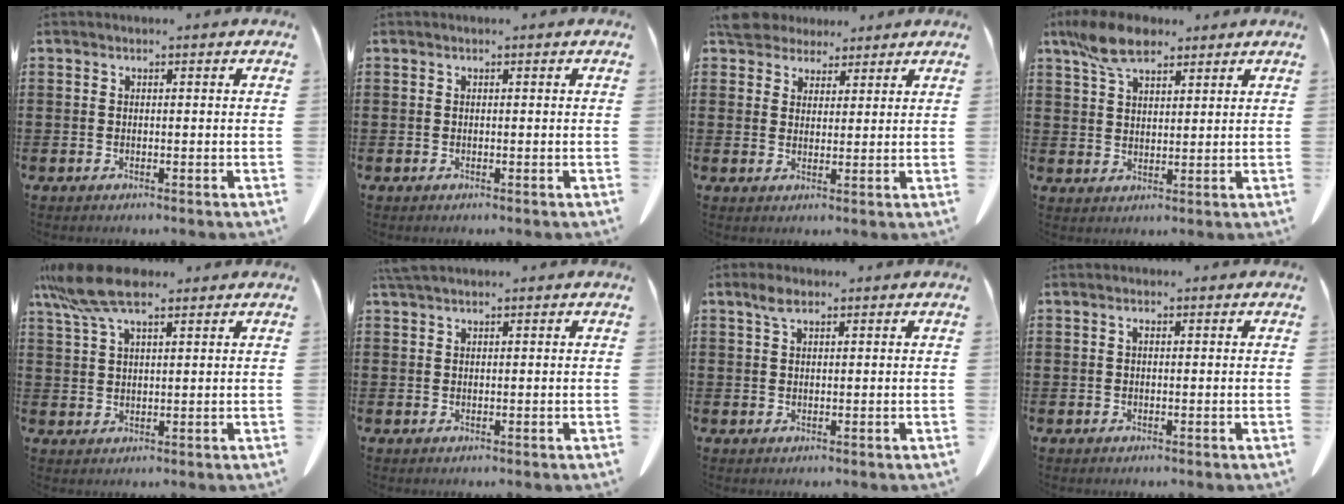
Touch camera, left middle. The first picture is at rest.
{"total": 0.0}
{"total": 5.2, "force": [4.7, 2.0, 1.0], "torque": [-0.040, -0.001, 0.090]}
{"total": 7.6, "force": [5.4, 3.3, 4.3], "torque": [-0.101, 0.001, 0.101]}
{"total": 8.4, "force": [5.9, 2.3, 5.6], "torque": [-0.135, -0.010, 0.106]}
{"total": 1.7, "force": [1.4, 0.3, 0.9], "torque": [-0.022, 0.000, 0.027]}
{"total": 2.2, "force": [1.3, 1.0, 1.5], "torque": [-0.036, 0.004, 0.023]}
{"total": 0.6, "force": [0.2, 0.3, 0.5], "torque": [-0.012, 0.001, 0.005]}